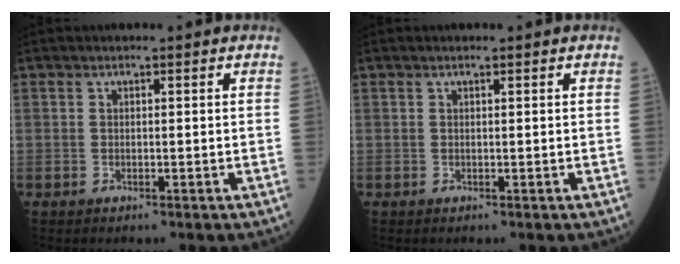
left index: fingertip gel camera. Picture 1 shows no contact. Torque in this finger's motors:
{"motor_torque": [0.15, 0.00, 0.00, -0.01]}